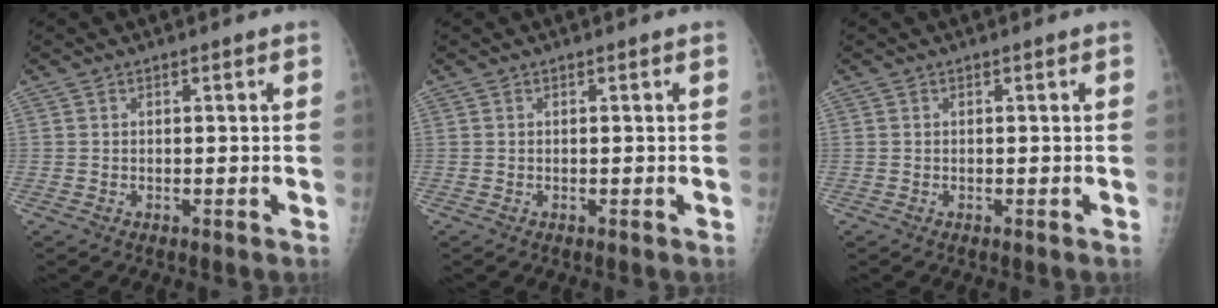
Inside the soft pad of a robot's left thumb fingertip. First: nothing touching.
{"total": 0.0}
{"total": 0.0}